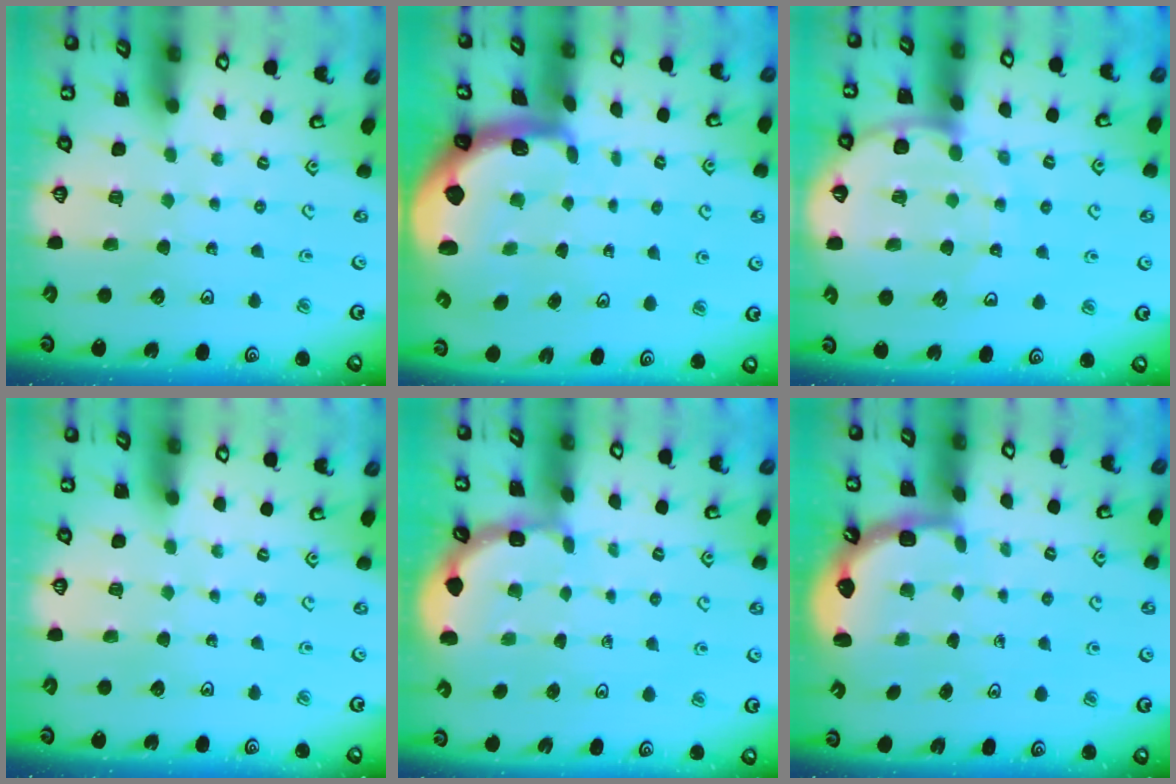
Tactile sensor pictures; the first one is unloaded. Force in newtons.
{"total": 2.7, "press": 1.7, "slide": 2.1}
{"total": 10.6, "press": 10.5, "slide": 1.4}
{"total": 0.0}
{"total": 1.8, "press": 1.8, "slide": 0.3}
{"total": 2.5, "press": 2.1, "slide": 1.4}